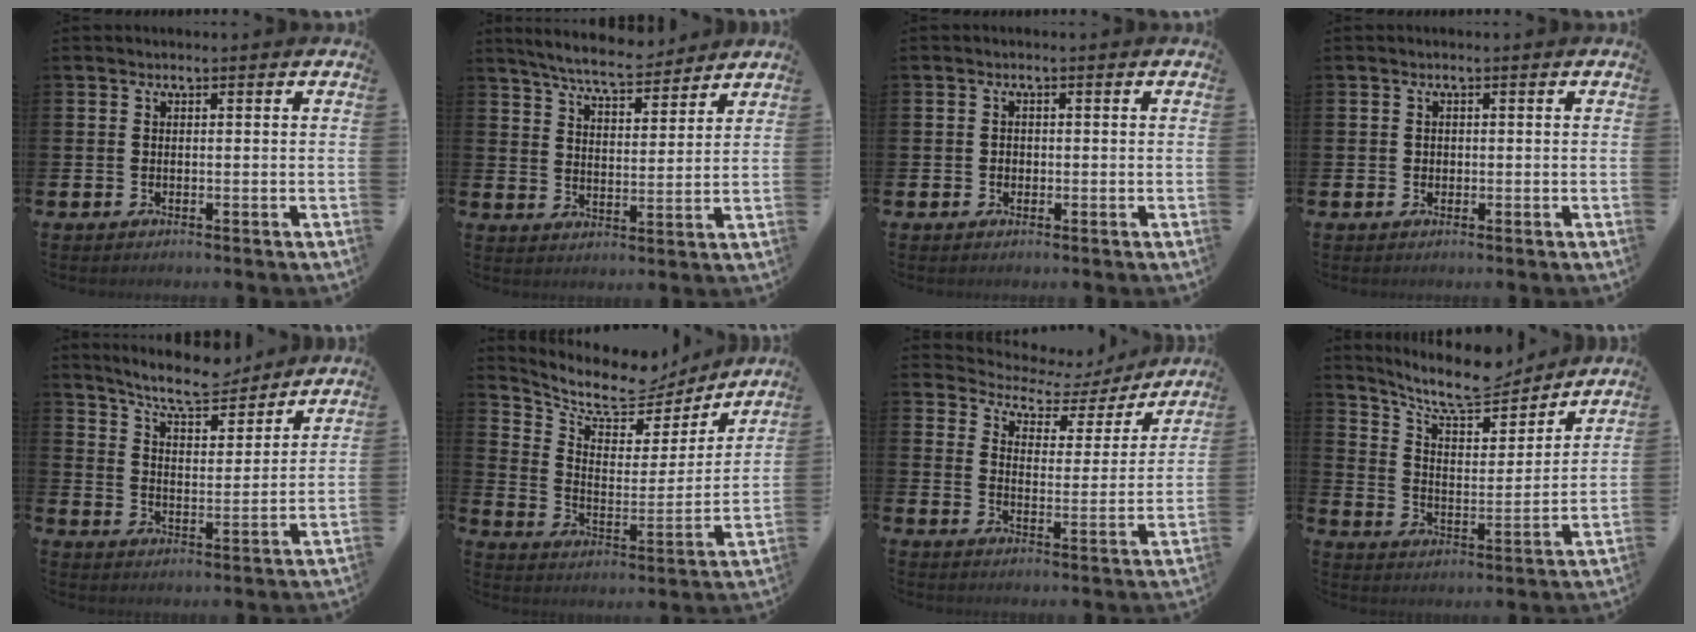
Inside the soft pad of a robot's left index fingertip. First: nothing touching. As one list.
[{"total": 7.0, "force": [6.6, 1.0, 2.1], "torque": [-0.060, -0.032, 0.117]}, {"total": 0.9, "force": [-0.2, 0.9, 0.2], "torque": [0.004, 0.003, -0.008]}, {"total": 0.7, "force": [0.0, 0.7, 0.2], "torque": [0.005, 0.003, -0.003]}, {"total": 8.2, "force": [7.7, 1.3, 2.6], "torque": [-0.068, -0.044, 0.135]}, {"total": 8.4, "force": [7.3, 3.3, 2.5], "torque": [-0.082, -0.057, 0.120]}, {"total": 4.6, "force": [3.9, 2.2, 0.9], "torque": [-0.050, -0.030, 0.060]}, {"total": 10.5, "force": [9.3, 2.7, 4.0], "torque": [-0.105, -0.059, 0.162]}]